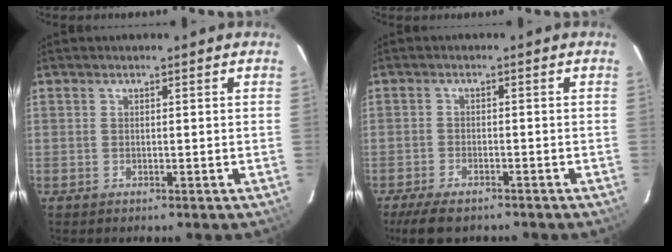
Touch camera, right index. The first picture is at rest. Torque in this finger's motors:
{"motor_torque": [0.66, -0.57, 0.30, 0.02]}